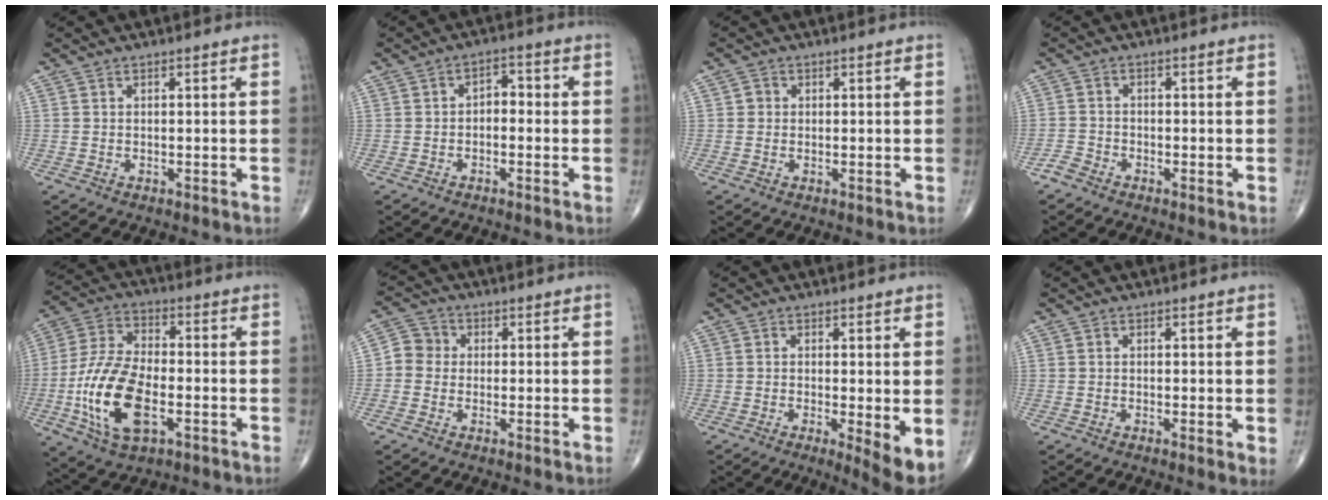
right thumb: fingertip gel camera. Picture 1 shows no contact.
{"total": 3.3, "force": [-0.4, 2.1, 2.5], "torque": [-0.021, 0.017, -0.016]}
{"total": 1.2, "force": [0.1, 1.2, 0.3], "torque": [0.001, 0.003, -0.001]}
{"total": 2.1, "force": [-1.7, 0.8, 0.7], "torque": [-0.015, -0.003, -0.041]}
{"total": 16.6, "force": [-4.4, 8.3, 13.7], "torque": [-0.278, 0.015, -0.080]}
{"total": 4.3, "force": [-0.3, 4.1, 1.4], "torque": [-0.007, 0.012, -0.020]}
{"total": 5.3, "force": [-0.9, 1.1, 5.1], "torque": [-0.083, -0.018, -0.018]}
{"total": 1.8, "force": [0.0, 0.4, 1.7], "torque": [-0.031, -0.007, -0.006]}